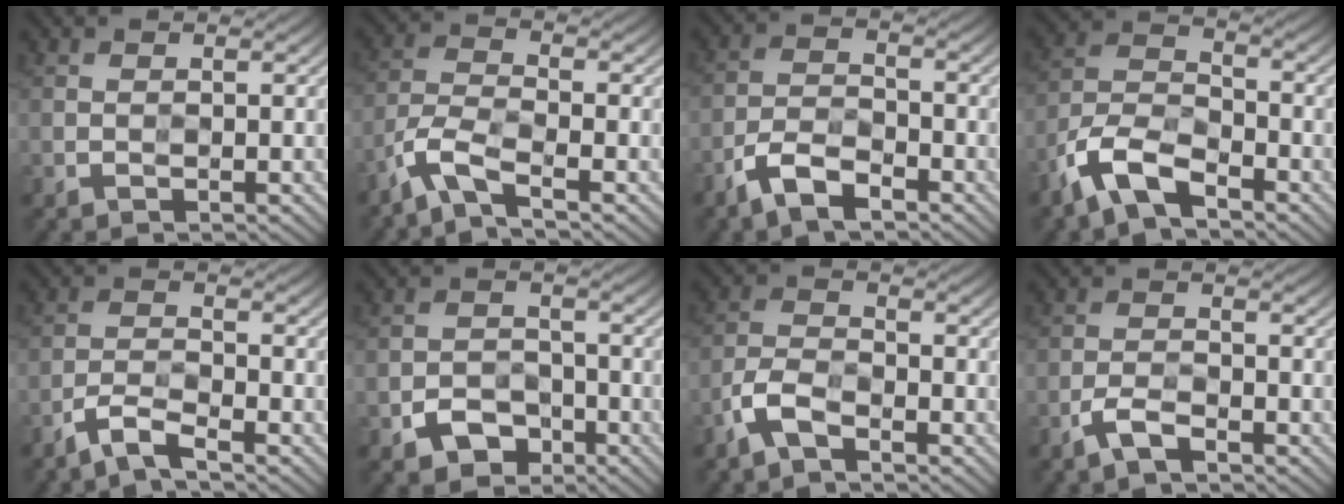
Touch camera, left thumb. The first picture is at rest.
{"total": 5.0, "force": [-3.6, 1.1, 3.3], "torque": [-0.073, -0.005, -0.090]}
{"total": 5.8, "force": [-4.1, 2.2, 3.5], "torque": [-0.072, 0.000, -0.088]}
{"total": 8.5, "force": [-5.8, 3.4, 5.2], "torque": [-0.107, -0.003, -0.133]}
{"total": 3.8, "force": [-3.1, 0.5, 2.2], "torque": [-0.046, 0.001, -0.072]}
{"total": 4.5, "force": [-2.7, 3.0, 2.1], "torque": [-0.036, -0.003, -0.055]}
{"total": 4.3, "force": [-2.9, 1.7, 2.8], "torque": [-0.064, 0.002, -0.072]}
{"total": 3.2, "force": [-2.2, 1.0, 2.1], "torque": [-0.048, 0.002, -0.050]}